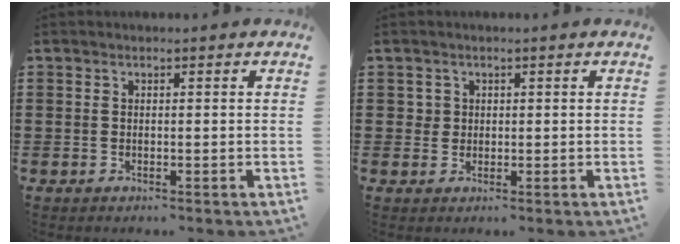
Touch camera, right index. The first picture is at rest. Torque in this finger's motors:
{"motor_torque": [0.42, 0.37, 0.04, -0.02]}